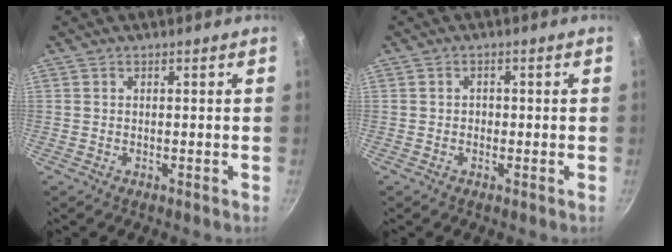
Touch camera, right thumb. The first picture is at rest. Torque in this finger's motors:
{"motor_torque": [-0.19, -0.13, -0.13, 0.43, -0.08]}